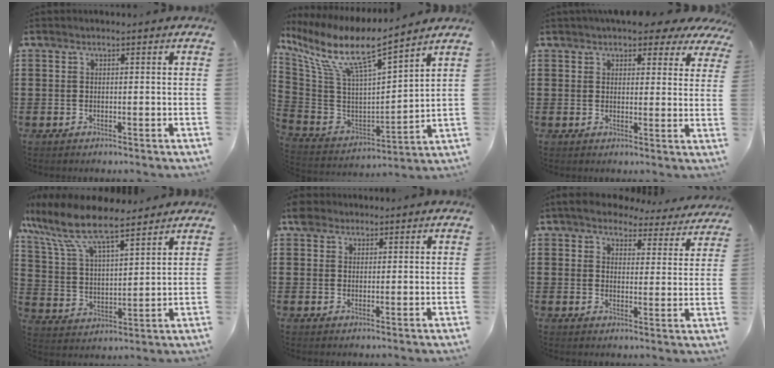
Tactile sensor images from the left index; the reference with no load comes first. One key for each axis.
{"total": 10.2, "fx": 7.0, "fy": 1.5, "fz": 7.3, "tx": -0.167, "ty": -0.051, "tz": 0.114}
{"total": 4.3, "fx": 3.6, "fy": 1.9, "fz": 1.3, "tx": -0.028, "ty": -0.009, "tz": 0.061}
{"total": 9.9, "fx": 7.9, "fy": 2.4, "fz": 5.5, "tx": -0.136, "ty": -0.031, "tz": 0.136}
{"total": 3.0, "fx": 2.2, "fy": 1.9, "fz": 0.7, "tx": -0.016, "ty": 0.008, "tz": 0.041}
{"total": 5.0, "fx": 4.6, "fy": 1.5, "fz": 1.2, "tx": -0.048, "ty": -0.021, "tz": 0.079}